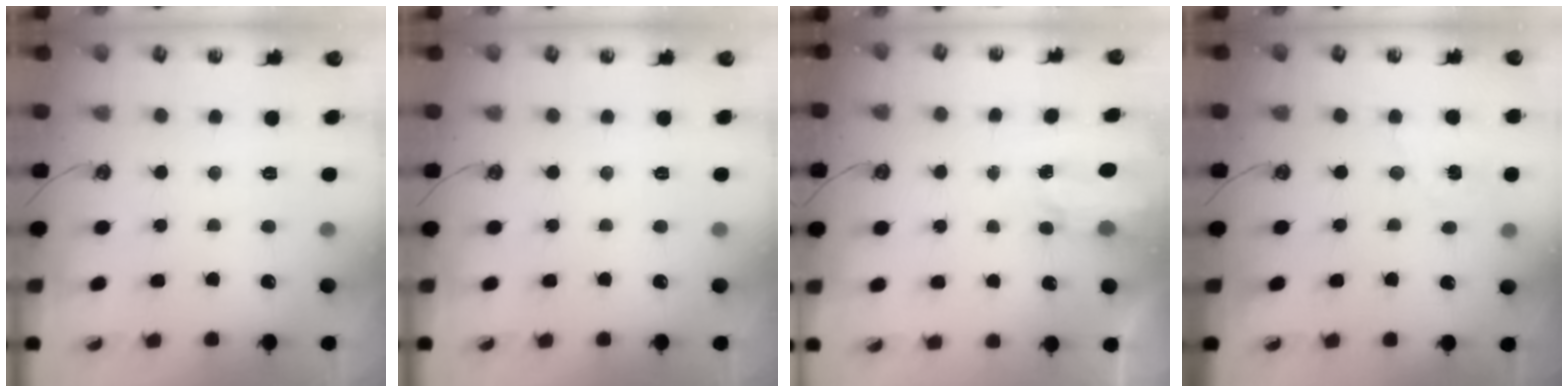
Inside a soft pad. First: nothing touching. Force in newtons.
{"total": 0.0}
{"total": 2.3, "press": 2.3, "slide": 0.2}
{"total": 3.6, "press": 3.6, "slide": 0.4}